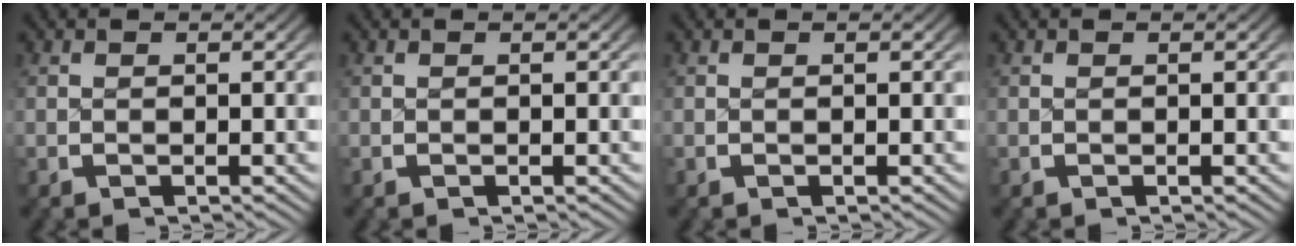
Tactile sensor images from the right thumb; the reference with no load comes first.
{"total": 0.0}
{"total": 0.0}
{"total": 0.0}